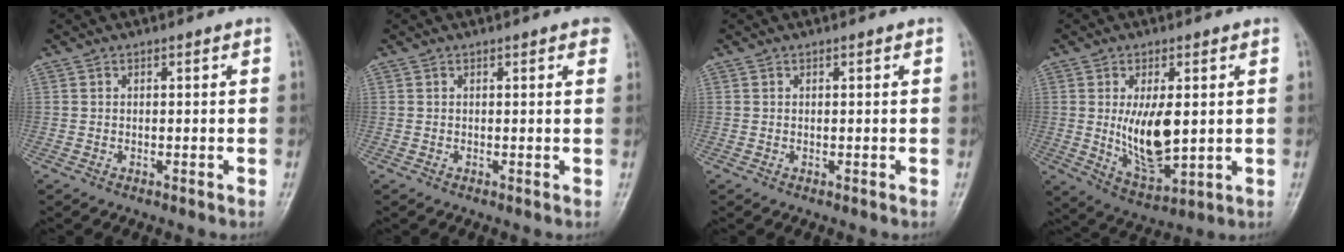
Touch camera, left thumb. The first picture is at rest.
{"total": 2.2, "force": [1.3, 0.6, 1.6], "torque": [-0.014, 0.001, 0.011]}
{"total": 0.0}
{"total": 11.0, "force": [0.7, 5.2, 9.7], "torque": [-0.154, -0.025, 0.029]}